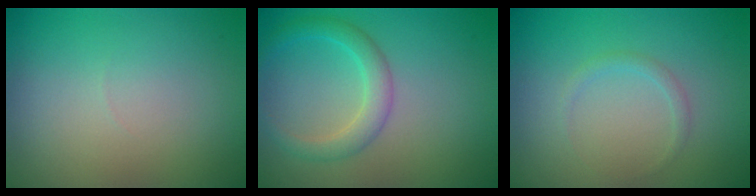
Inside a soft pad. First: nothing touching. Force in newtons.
{"total": 2.7, "press": 2.7, "slide": 0.1}
{"total": 0.8, "press": 0.8, "slide": 0.0}